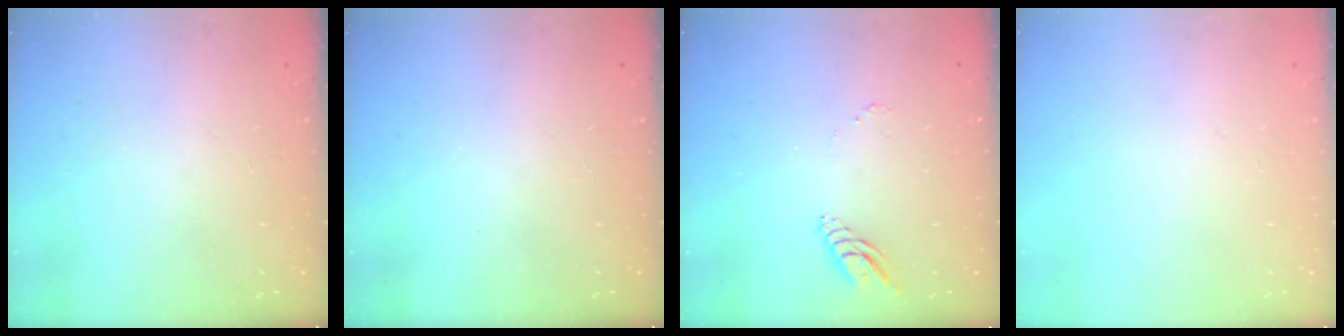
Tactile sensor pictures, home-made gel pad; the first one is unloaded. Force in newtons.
{"total": 0.0}
{"total": 6.2, "press": 6.2, "slide": 0.5}
{"total": 0.0}